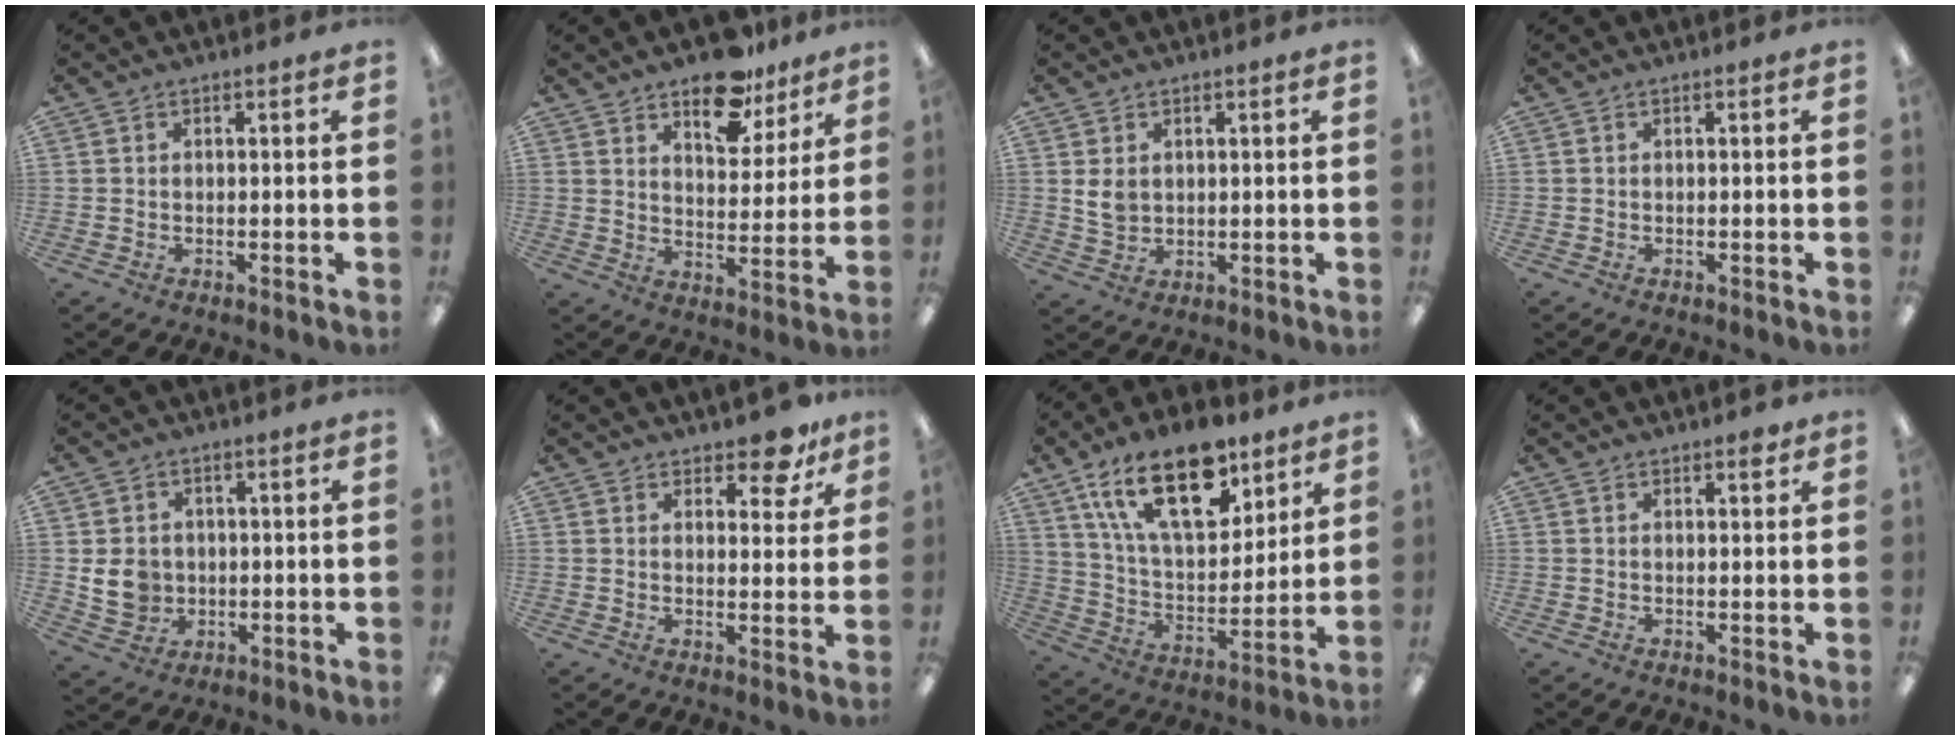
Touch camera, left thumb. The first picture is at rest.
{"total": 12.1, "force": [9.3, 5.7, 5.2], "torque": [-0.053, -0.059, 0.161]}
{"total": 4.5, "force": [1.4, 3.5, 2.6], "torque": [-0.053, -0.001, 0.025]}
{"total": 0.0}
{"total": 7.2, "force": [0.2, 6.4, 3.1], "torque": [-0.057, 0.006, 0.006]}
{"total": 7.4, "force": [5.9, 3.0, 3.2], "torque": [-0.031, -0.036, 0.101]}
{"total": 22.5, "force": [13.0, 11.0, 14.7], "torque": [-0.262, -0.058, 0.222]}
{"total": 2.0, "force": [1.6, 0.9, 0.7], "torque": [0.009, -0.010, 0.024]}